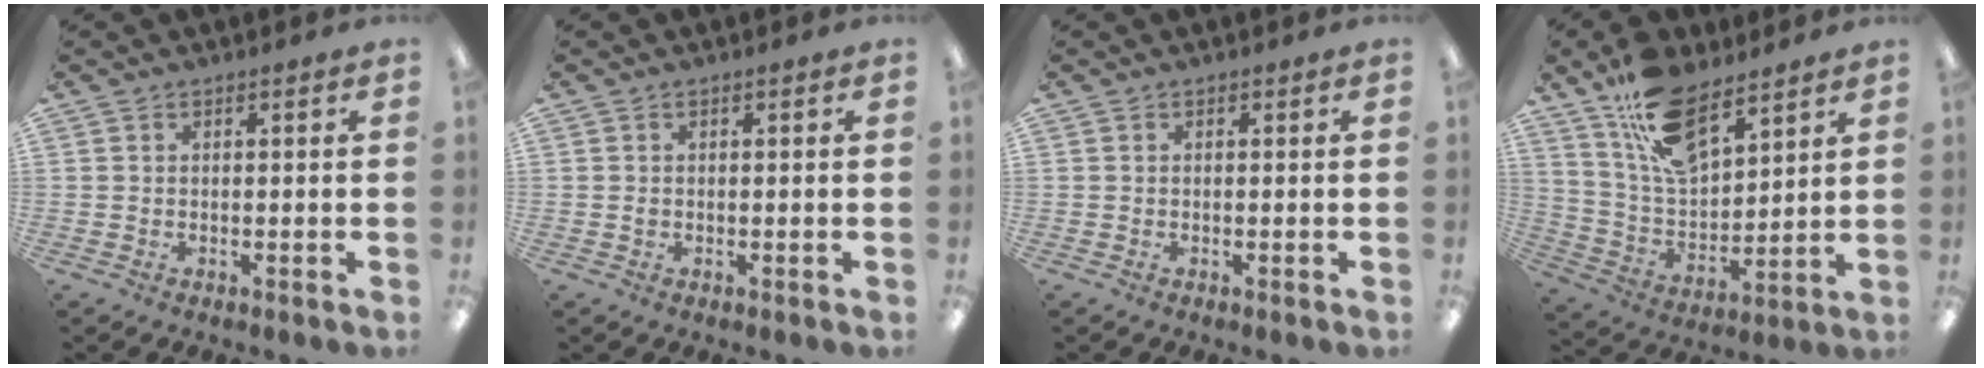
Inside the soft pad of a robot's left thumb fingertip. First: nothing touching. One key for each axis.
{"total": 0.6, "fx": -0.1, "fy": 0.4, "fz": 0.5, "tx": -0.010, "ty": 0.002, "tz": -0.003}
{"total": 0.0}
{"total": 15.8, "fx": 10.8, "fy": 7.3, "fz": 8.9, "tx": -0.168, "ty": -0.050, "tz": 0.199}